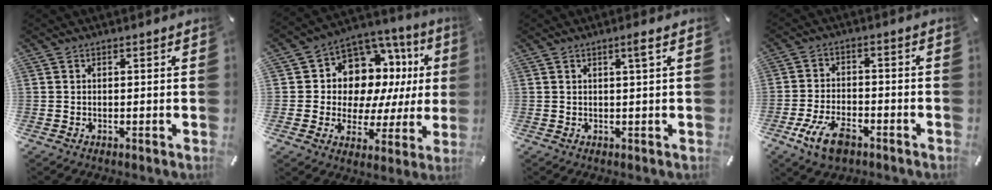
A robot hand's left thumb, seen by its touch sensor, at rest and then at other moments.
{"total": 11.1, "force": [5.3, 8.8, 4.3], "torque": [-0.069, -0.067, 0.103]}
{"total": 2.3, "force": [1.0, -0.1, 2.1], "torque": [-0.041, -0.001, 0.015]}
{"total": 9.3, "force": [-4.9, 5.0, 6.1], "torque": [-0.128, 0.016, -0.089]}